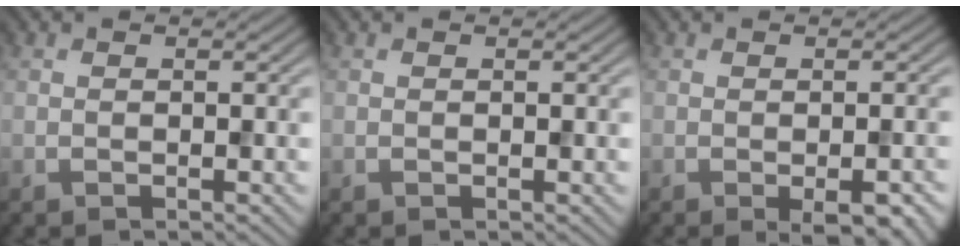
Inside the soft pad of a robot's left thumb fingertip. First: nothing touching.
{"total": 0.0}
{"total": 4.3, "force": [-2.1, 1.2, 3.6], "torque": [-0.054, -0.007, -0.019]}